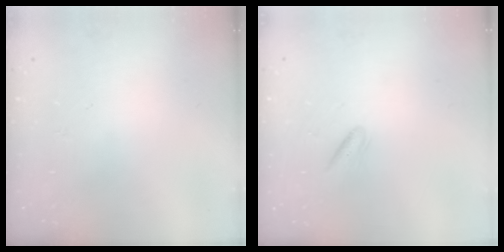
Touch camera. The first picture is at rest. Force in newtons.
{"total": 2.9, "press": 2.8, "slide": 1.0}